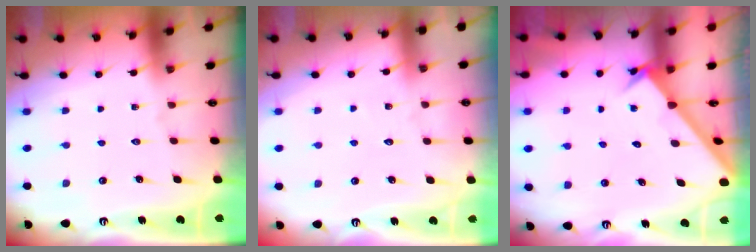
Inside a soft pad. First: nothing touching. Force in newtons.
{"total": 2.7, "press": 2.7, "slide": 0.3}
{"total": 2.1, "press": 2.1, "slide": 0.2}